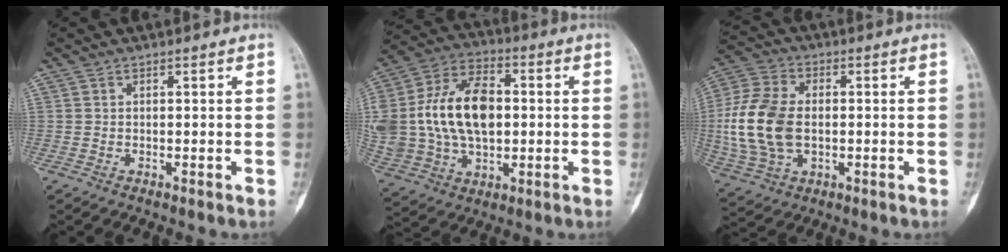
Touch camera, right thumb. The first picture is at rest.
{"total": 24.8, "force": [1.4, 16.4, 18.6], "torque": [-0.392, 0.019, 0.038]}
{"total": 16.0, "force": [-0.4, 10.3, 12.3], "torque": [-0.259, 0.009, -0.003]}